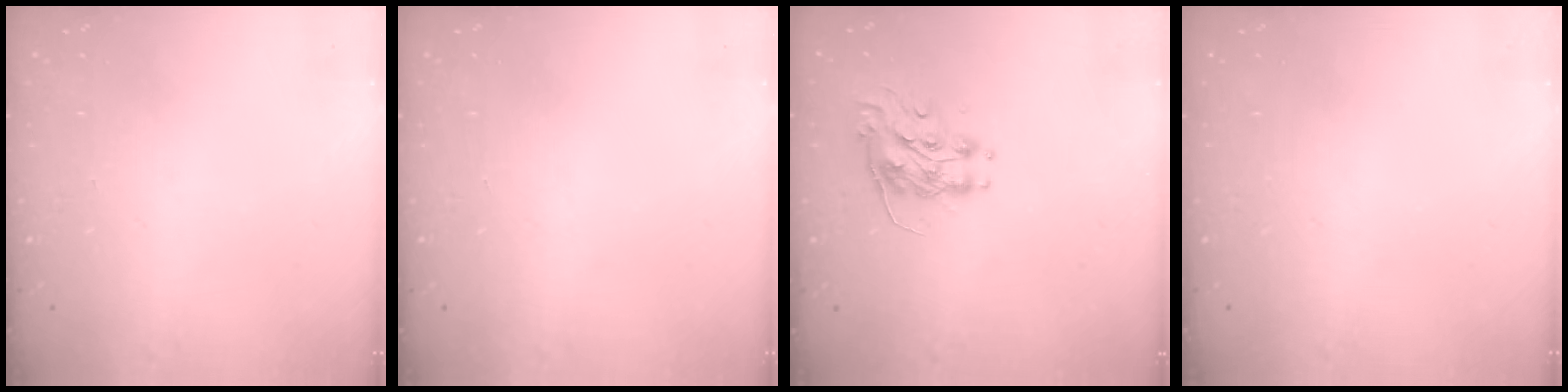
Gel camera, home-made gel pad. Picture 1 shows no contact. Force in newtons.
{"total": 0.0}
{"total": 8.8, "press": 8.7, "slide": 0.4}
{"total": 0.0}